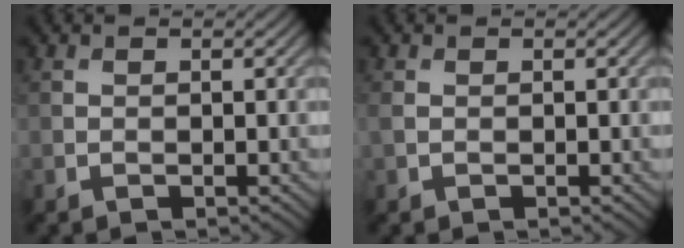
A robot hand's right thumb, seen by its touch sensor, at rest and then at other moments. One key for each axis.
{"total": 1.0, "fx": 0.0, "fy": 0.6, "fz": 0.8, "tx": -0.030, "ty": 0.002, "tz": 0.000}